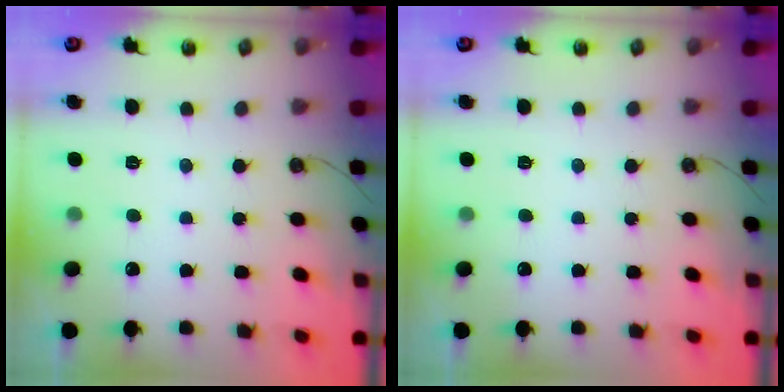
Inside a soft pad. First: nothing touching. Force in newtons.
{"total": 0.0}